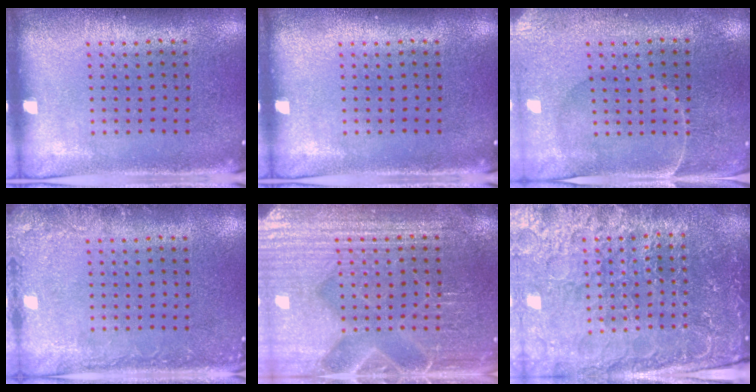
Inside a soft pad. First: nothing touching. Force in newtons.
{"total": 0.0}
{"total": 0.6, "press": 0.4, "slide": 0.5}
{"total": 2.0, "press": 2.0, "slide": 0.2}
{"total": 4.3, "press": 4.3, "slide": 0.6}
{"total": 5.1, "press": 4.7, "slide": 1.9}